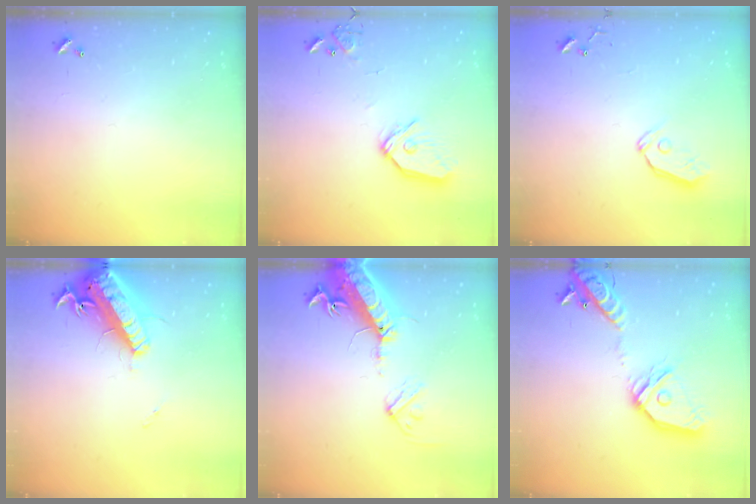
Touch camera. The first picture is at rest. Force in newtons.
{"total": 12.7, "press": 12.6, "slide": 1.7}
{"total": 4.8, "press": 4.8, "slide": 0.6}
{"total": 18.1, "press": 17.6, "slide": 4.0}
{"total": 17.8, "press": 17.4, "slide": 4.0}
{"total": 21.0, "press": 20.7, "slide": 3.7}